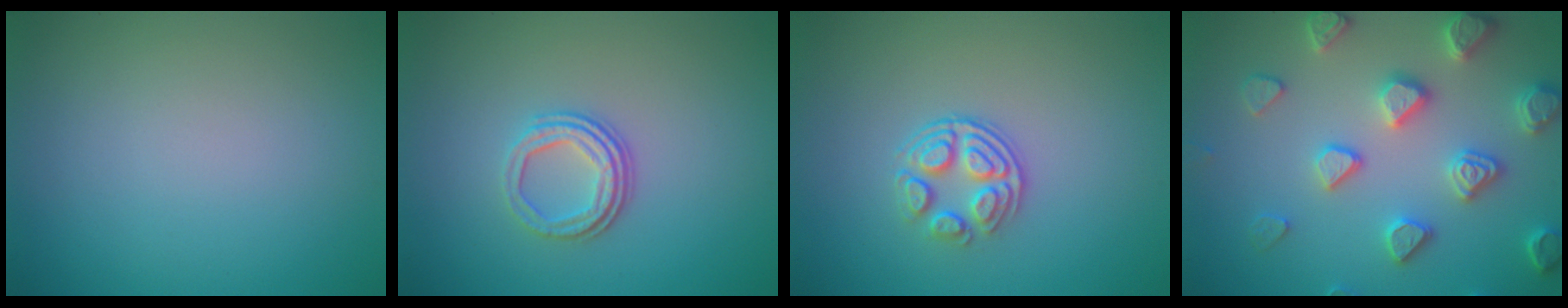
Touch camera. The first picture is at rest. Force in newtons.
{"total": 3.1, "press": 2.4, "slide": 2.0}
{"total": 3.1, "press": 2.5, "slide": 1.8}
{"total": 4.7, "press": 4.7, "slide": 0.9}